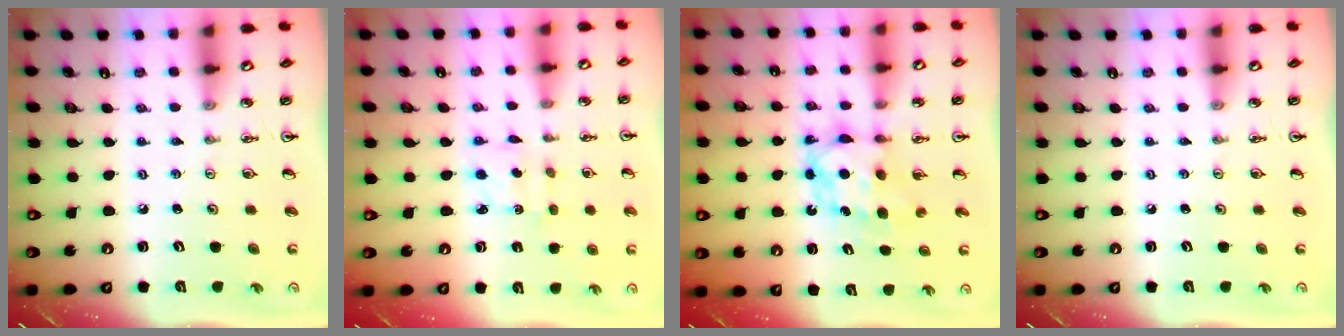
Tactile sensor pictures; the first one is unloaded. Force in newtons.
{"total": 2.4, "press": 2.3, "slide": 0.6}
{"total": 6.5, "press": 6.5, "slide": 0.2}
{"total": 0.0}